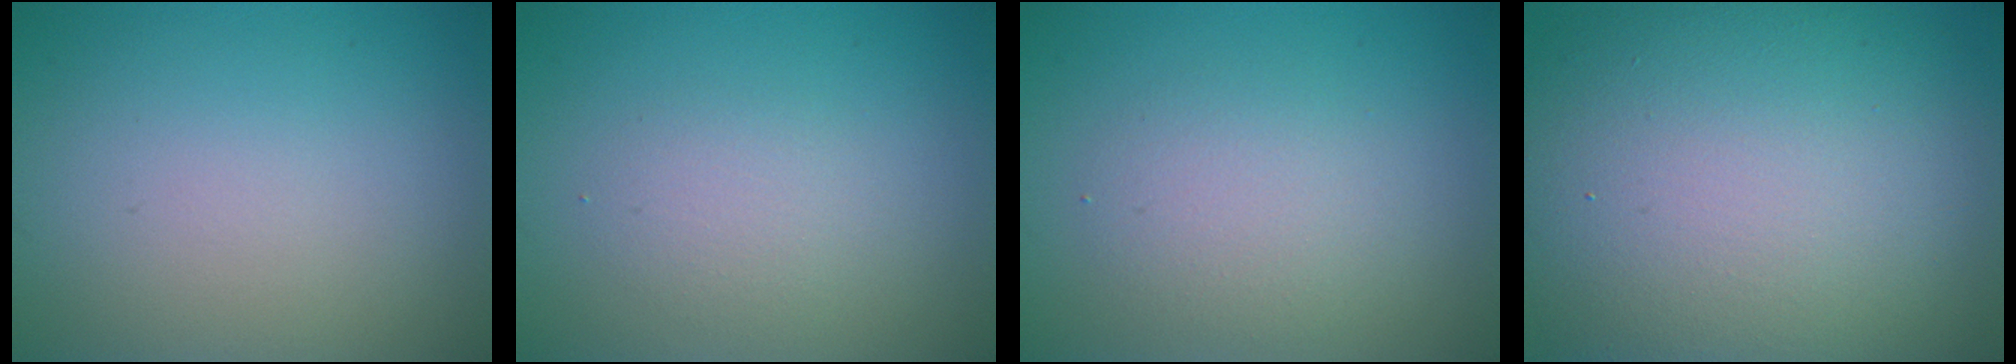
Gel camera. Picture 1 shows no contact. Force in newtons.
{"total": 1.8, "press": 1.8, "slide": 0.0}
{"total": 2.6, "press": 2.6, "slide": 0.3}
{"total": 16.3, "press": 16.2, "slide": 1.1}